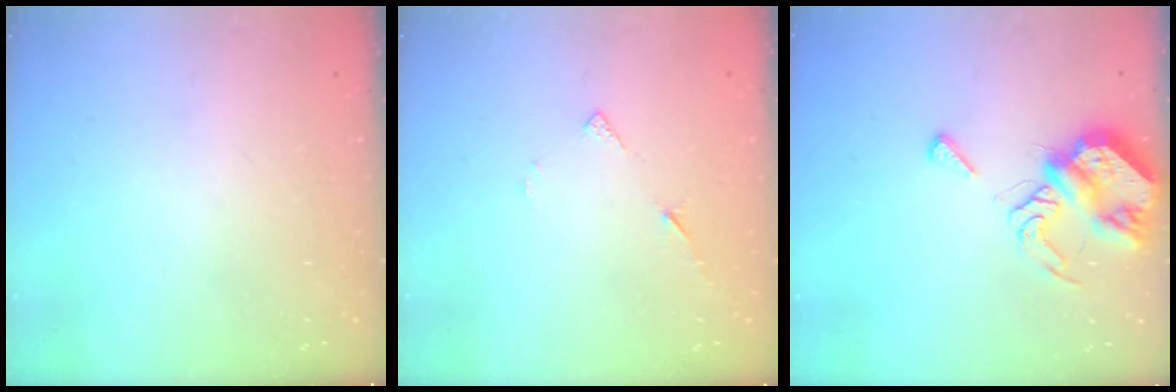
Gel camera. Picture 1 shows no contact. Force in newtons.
{"total": 5.7, "press": 5.7, "slide": 0.5}
{"total": 8.7, "press": 8.6, "slide": 1.2}